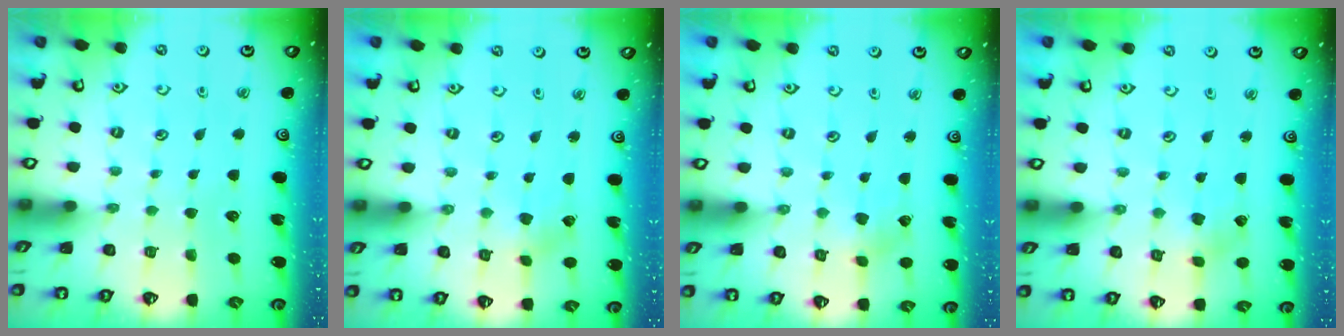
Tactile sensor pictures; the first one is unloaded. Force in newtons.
{"total": 1.5, "press": 1.4, "slide": 0.2}
{"total": 2.1, "press": 2.1, "slide": 0.2}
{"total": 2.3, "press": 2.3, "slide": 0.4}